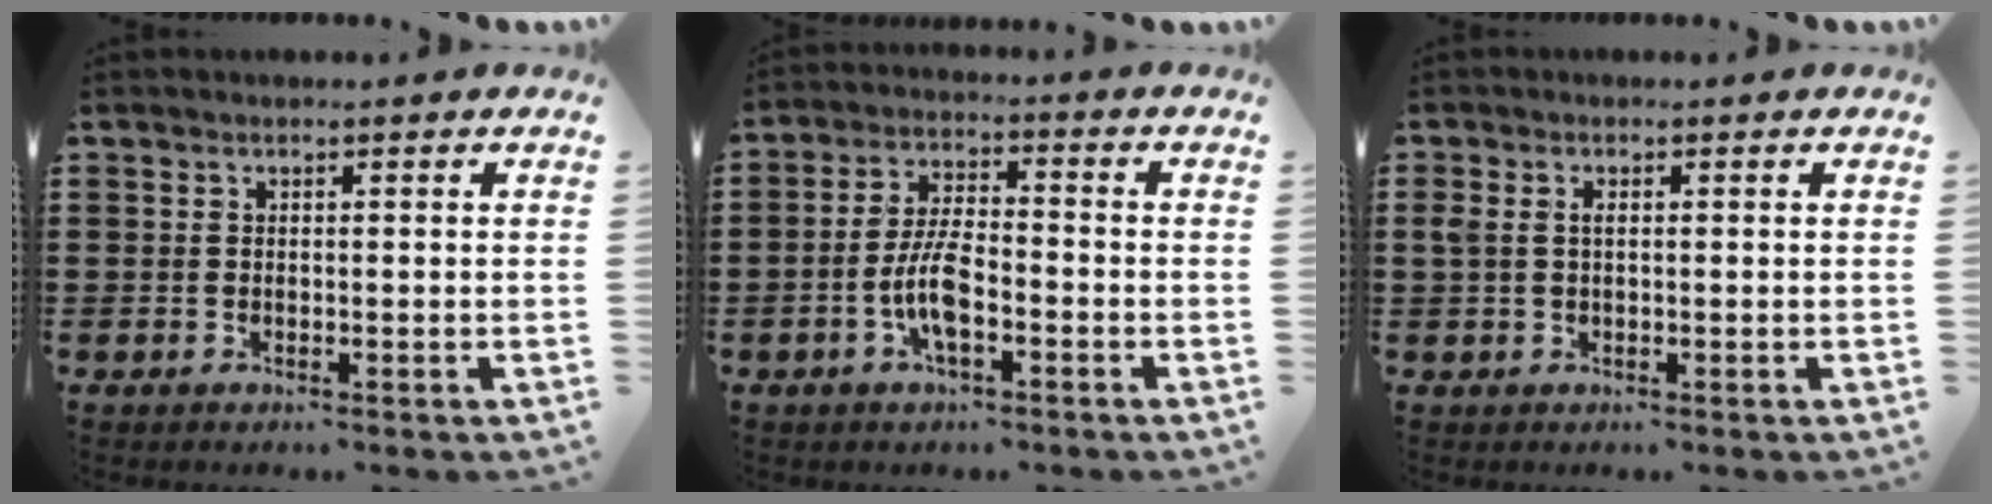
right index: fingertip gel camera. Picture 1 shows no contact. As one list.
[{"total": 7.0, "force": [-2.3, 2.5, 6.1], "torque": [-0.137, -0.003, -0.050]}, {"total": 1.7, "force": [0.3, 1.0, 1.4], "torque": [-0.030, 0.007, 0.004]}]